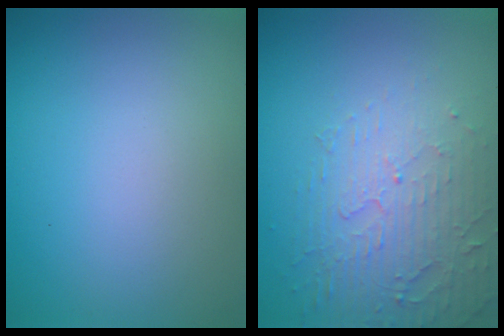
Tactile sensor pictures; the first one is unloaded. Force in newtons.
{"total": 5.0, "press": 3.3, "slide": 3.8}